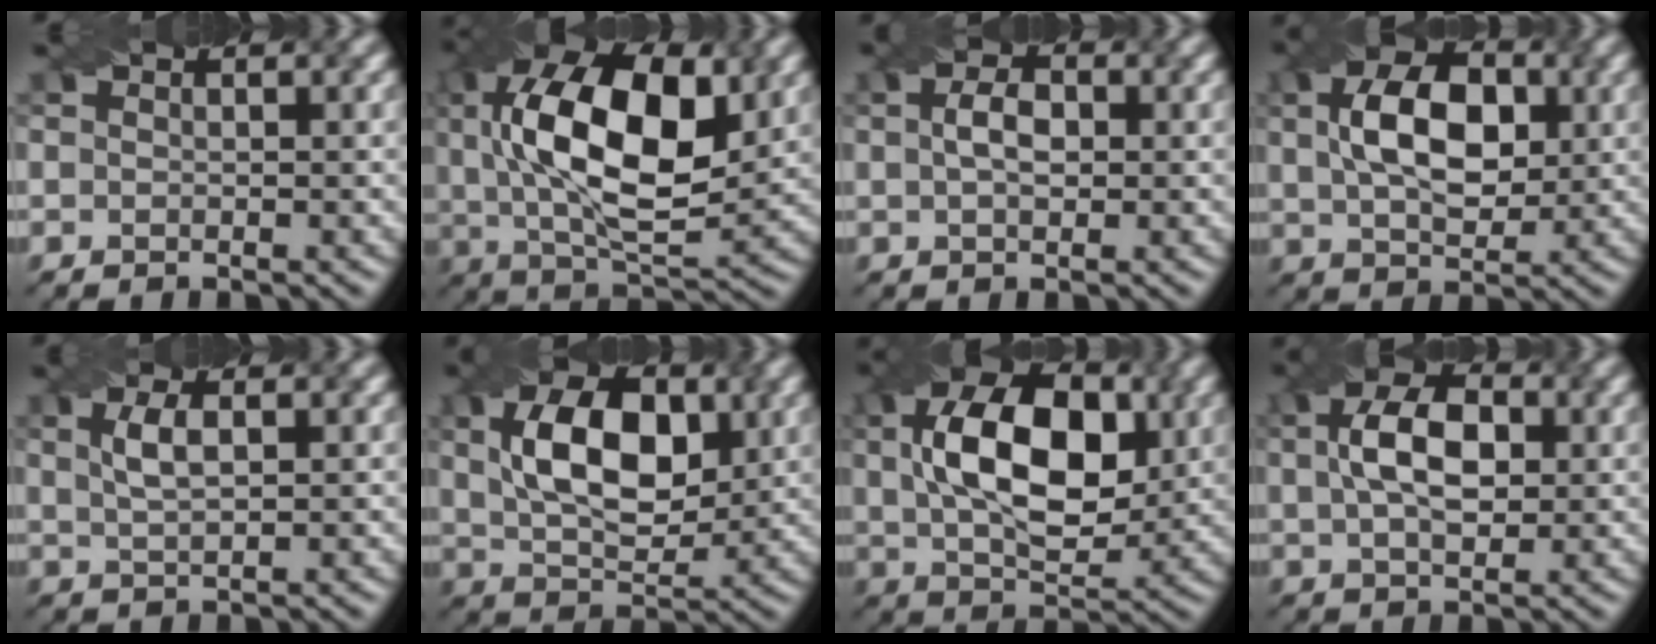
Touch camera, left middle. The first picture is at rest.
{"total": 14.0, "force": [2.7, 6.8, 11.9], "torque": [-0.216, 0.008, 0.047]}
{"total": 2.7, "force": [0.2, 1.6, 2.1], "torque": [-0.042, 0.006, 0.001]}
{"total": 8.3, "force": [1.6, 4.9, 6.4], "torque": [-0.117, 0.012, 0.025]}
{"total": 2.5, "force": [0.8, 0.9, 2.2], "torque": [-0.047, 0.005, 0.017]}
{"total": 9.0, "force": [2.0, 5.0, 7.2], "torque": [-0.128, 0.011, 0.033]}
{"total": 11.5, "force": [2.0, 6.5, 9.3], "torque": [-0.158, 0.012, 0.032]}
{"total": 6.5, "force": [1.1, 3.8, 5.2], "torque": [-0.096, 0.014, 0.015]}